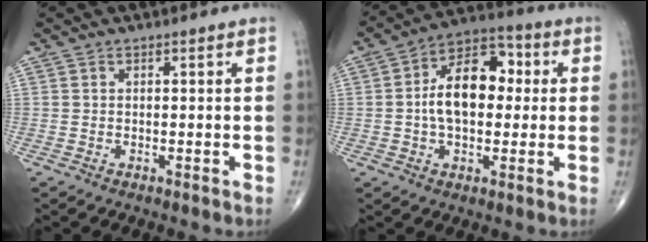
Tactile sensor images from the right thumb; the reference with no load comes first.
{"total": 13.8, "force": [0.8, 8.5, 10.8], "torque": [-0.157, 0.030, 0.002]}